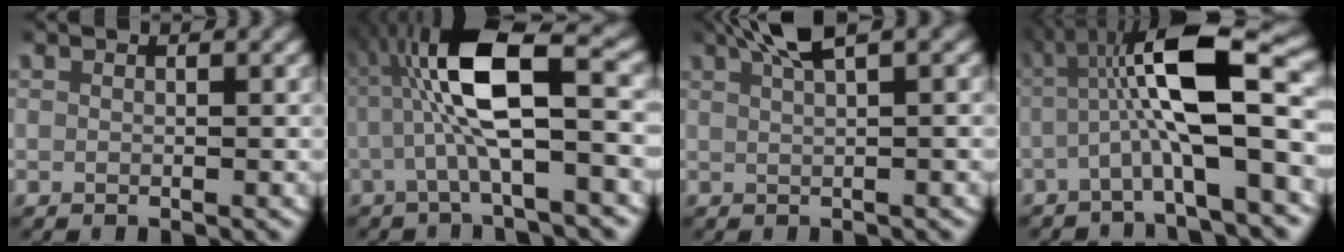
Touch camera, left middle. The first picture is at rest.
{"total": 9.9, "force": [0.7, 3.5, 9.3], "torque": [-0.171, 0.016, 0.005]}
{"total": 4.1, "force": [2.8, 0.6, 2.9], "torque": [-0.051, 0.014, 0.044]}
{"total": 9.9, "force": [0.9, 3.2, 9.3], "torque": [-0.156, 0.015, 0.013]}